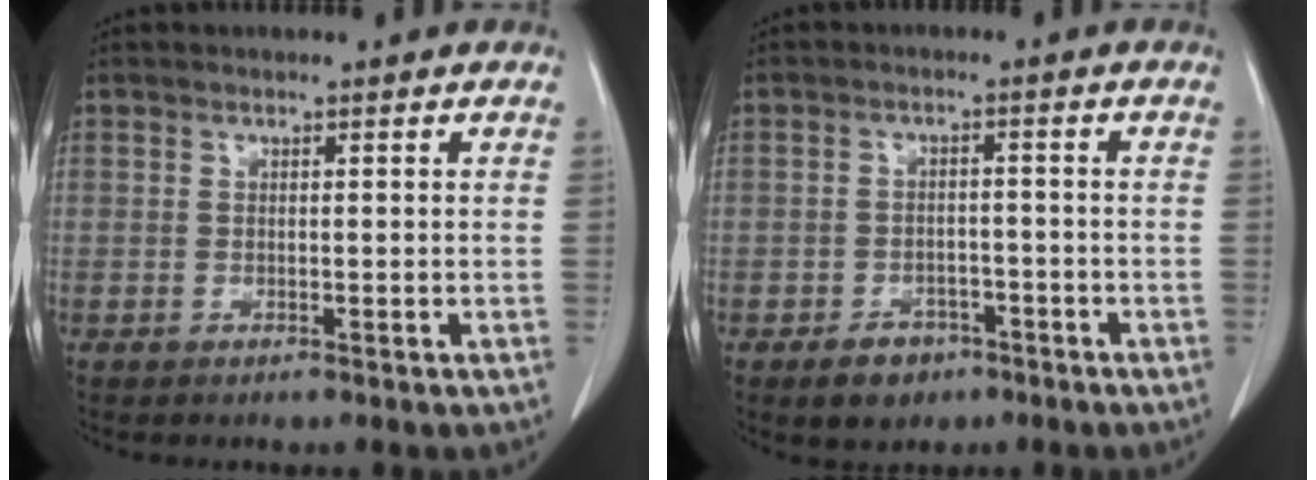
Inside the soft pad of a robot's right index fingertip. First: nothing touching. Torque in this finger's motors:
{"motor_torque": [0.09, -0.19, -0.14, -0.07]}